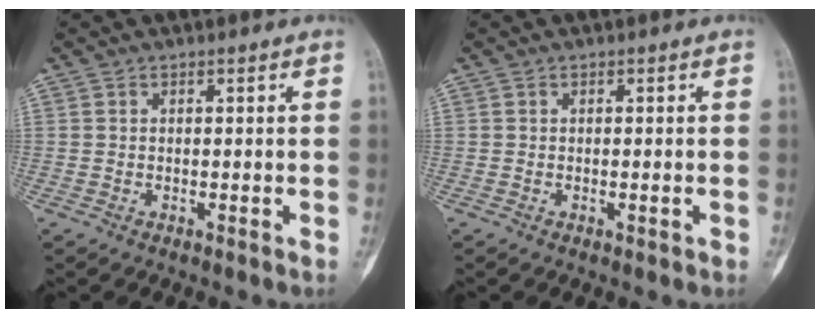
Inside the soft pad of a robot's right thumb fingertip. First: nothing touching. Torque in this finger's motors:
{"motor_torque": [-0.13, -0.03, -0.14, -0.08, -0.04]}